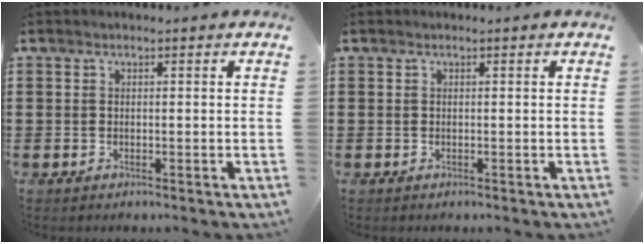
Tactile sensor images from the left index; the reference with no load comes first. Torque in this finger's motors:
{"motor_torque": [0.00, 0.00, 0.01, -0.01]}